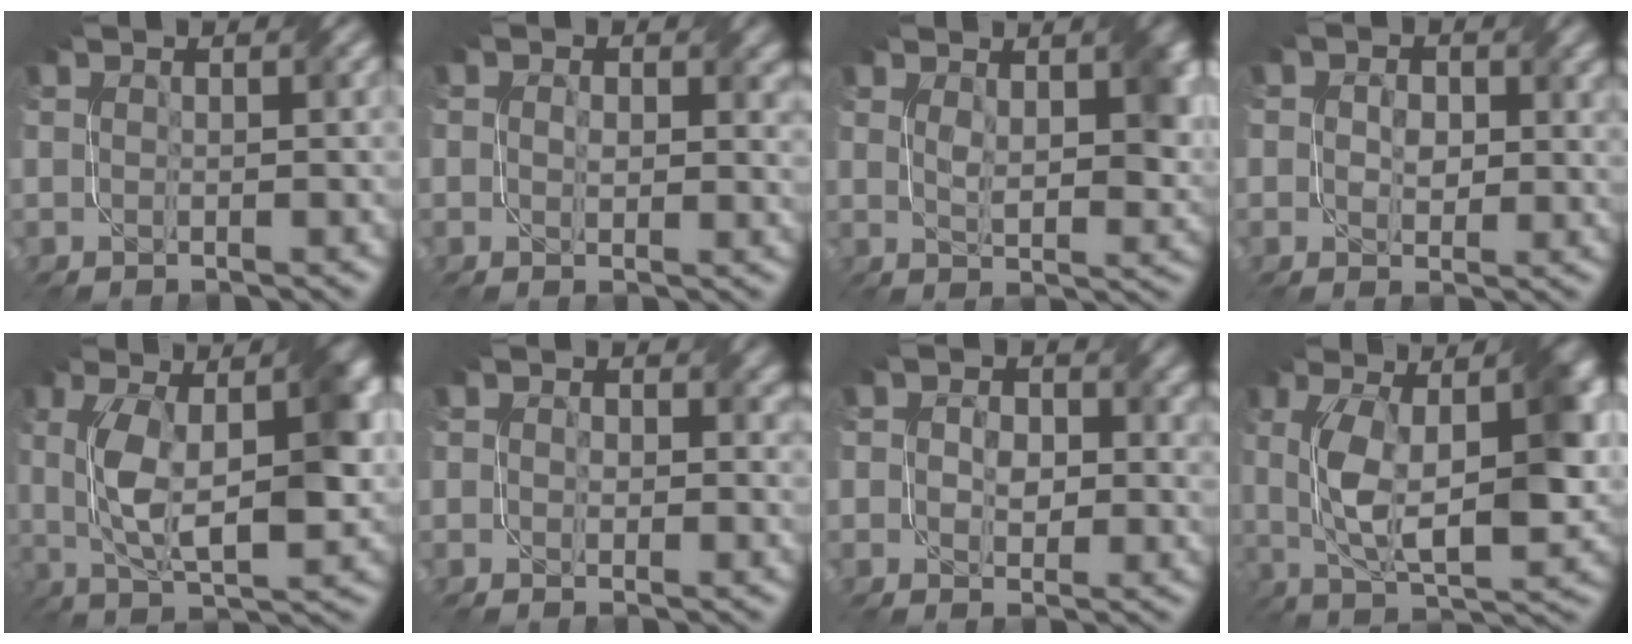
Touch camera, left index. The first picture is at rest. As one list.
[{"total": 3.0, "force": [0.7, 2.1, 2.1], "torque": [-0.029, -0.004, 0.009]}, {"total": 5.6, "force": [1.9, 2.5, 4.7], "torque": [-0.075, -0.004, 0.038]}, {"total": 3.0, "force": [0.4, 2.2, 2.0], "torque": [-0.035, -0.004, 0.006]}, {"total": 9.3, "force": [0.7, 3.7, 8.5], "torque": [-0.156, 0.002, 0.013]}, {"total": 2.5, "force": [0.6, 1.9, 1.6], "torque": [-0.020, 0.000, 0.005]}, {"total": 3.6, "force": [0.5, 2.7, 2.3], "torque": [-0.040, -0.005, 0.003]}, {"total": 10.3, "force": [0.8, 4.1, 9.4], "torque": [-0.167, 0.000, 0.016]}]